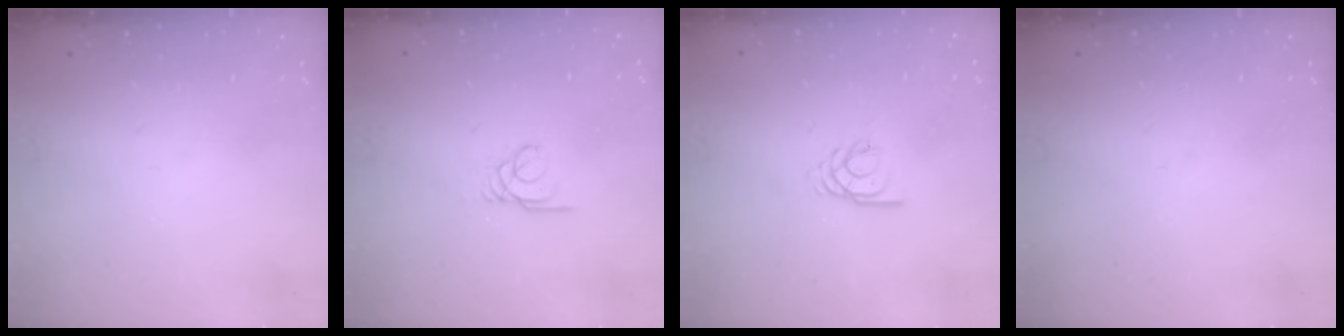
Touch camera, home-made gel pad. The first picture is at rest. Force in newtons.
{"total": 1.7, "press": 1.7, "slide": 0.2}
{"total": 2.1, "press": 2.1, "slide": 0.3}
{"total": 0.0}